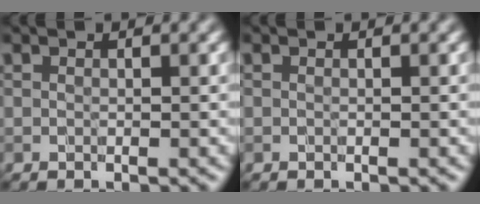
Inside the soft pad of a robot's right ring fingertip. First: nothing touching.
{"total": 0.0}